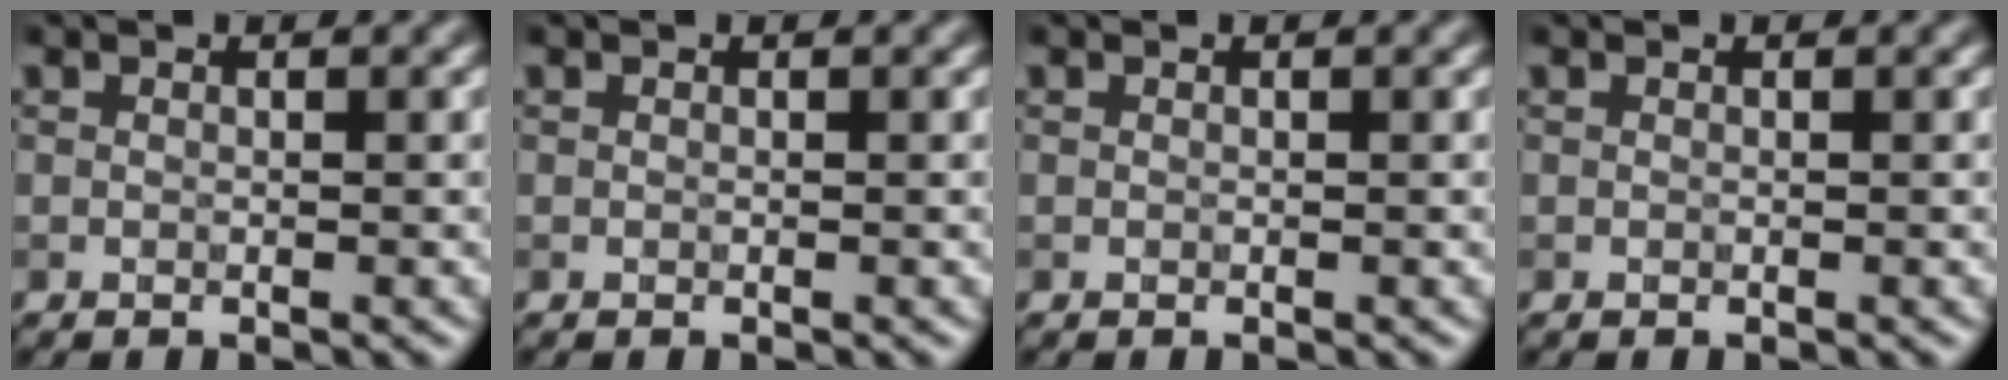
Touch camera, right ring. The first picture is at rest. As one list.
[{"total": 0.0}, {"total": 0.0}, {"total": 0.0}]